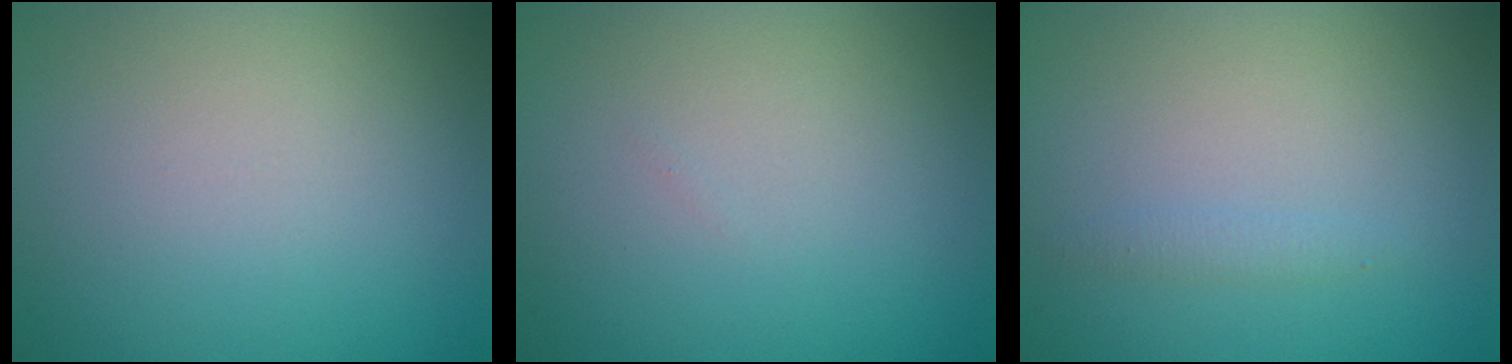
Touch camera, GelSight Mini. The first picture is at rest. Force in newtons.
{"total": 0.0}
{"total": 0.9, "press": 0.9, "slide": 0.0}